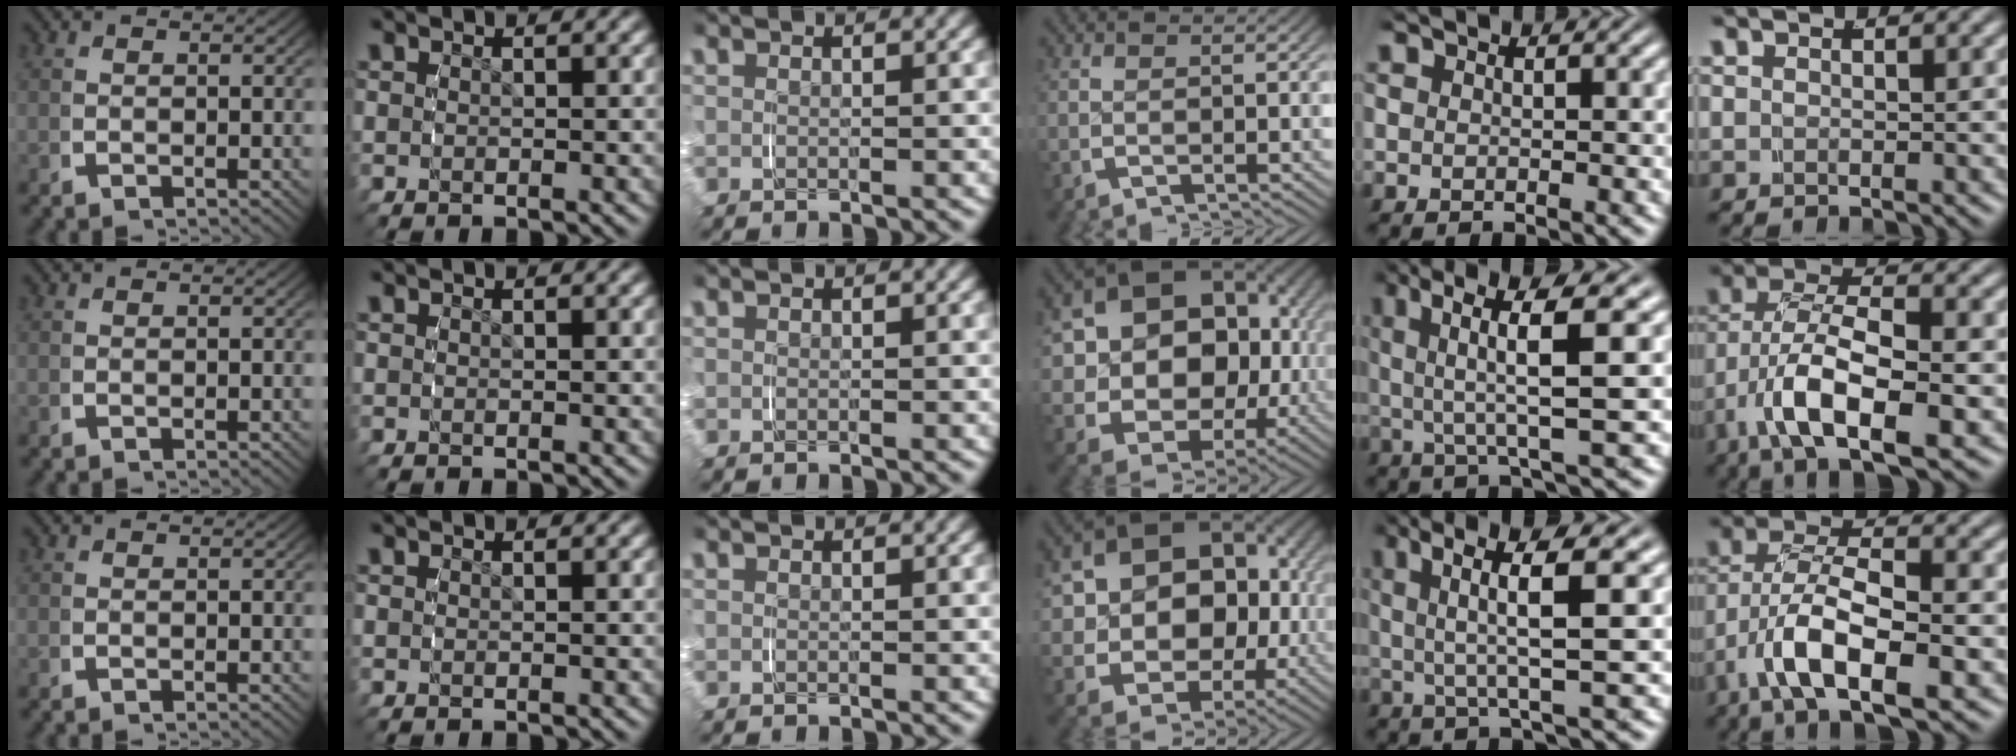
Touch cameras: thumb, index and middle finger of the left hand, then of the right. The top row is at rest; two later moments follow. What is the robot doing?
{"motion": "grasp_and_lifting", "object": "shirt"}